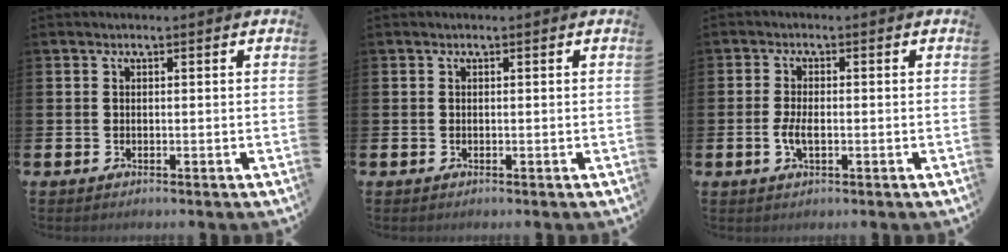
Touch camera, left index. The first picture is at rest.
{"total": 0.0}
{"total": 2.7, "force": [-0.5, 1.2, 2.3], "torque": [-0.042, -0.005, -0.014]}